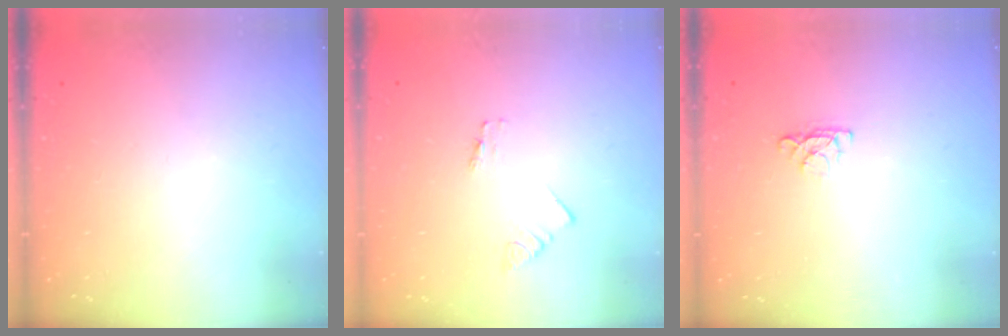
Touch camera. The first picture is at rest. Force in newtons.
{"total": 0.0}
{"total": 4.0, "press": 4.0, "slide": 0.5}